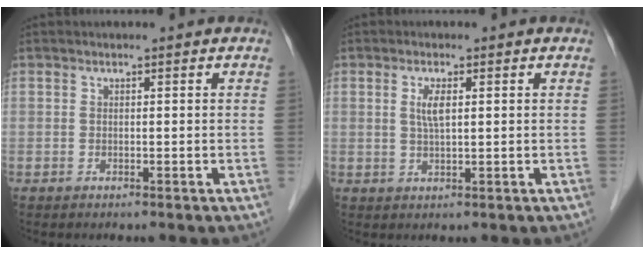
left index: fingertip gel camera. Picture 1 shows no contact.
{"total": 2.6, "force": [0.7, 0.5, 2.5], "torque": [-0.055, 0.000, 0.015]}